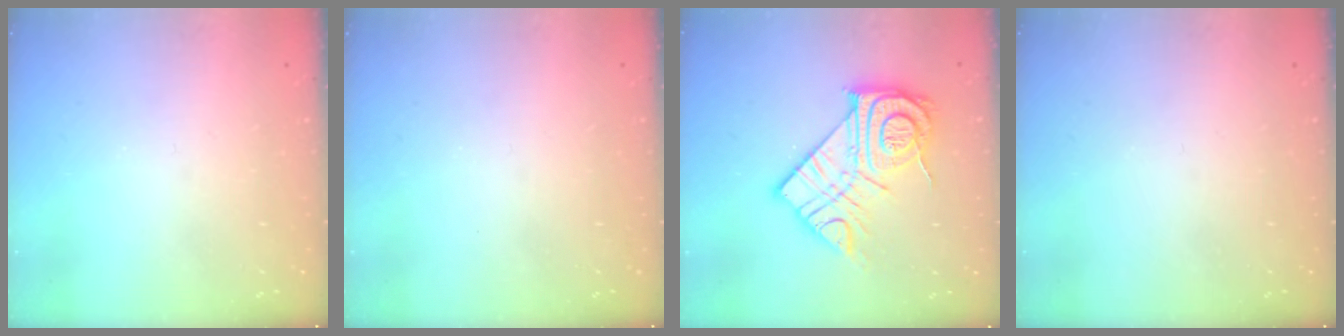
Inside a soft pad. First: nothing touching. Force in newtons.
{"total": 0.0}
{"total": 18.5, "press": 18.4, "slide": 1.5}
{"total": 0.0}